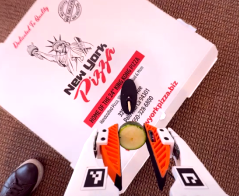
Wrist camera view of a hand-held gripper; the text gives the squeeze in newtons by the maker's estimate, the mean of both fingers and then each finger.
{"total": 7.1, "left": 6.9, "right": 7.2}